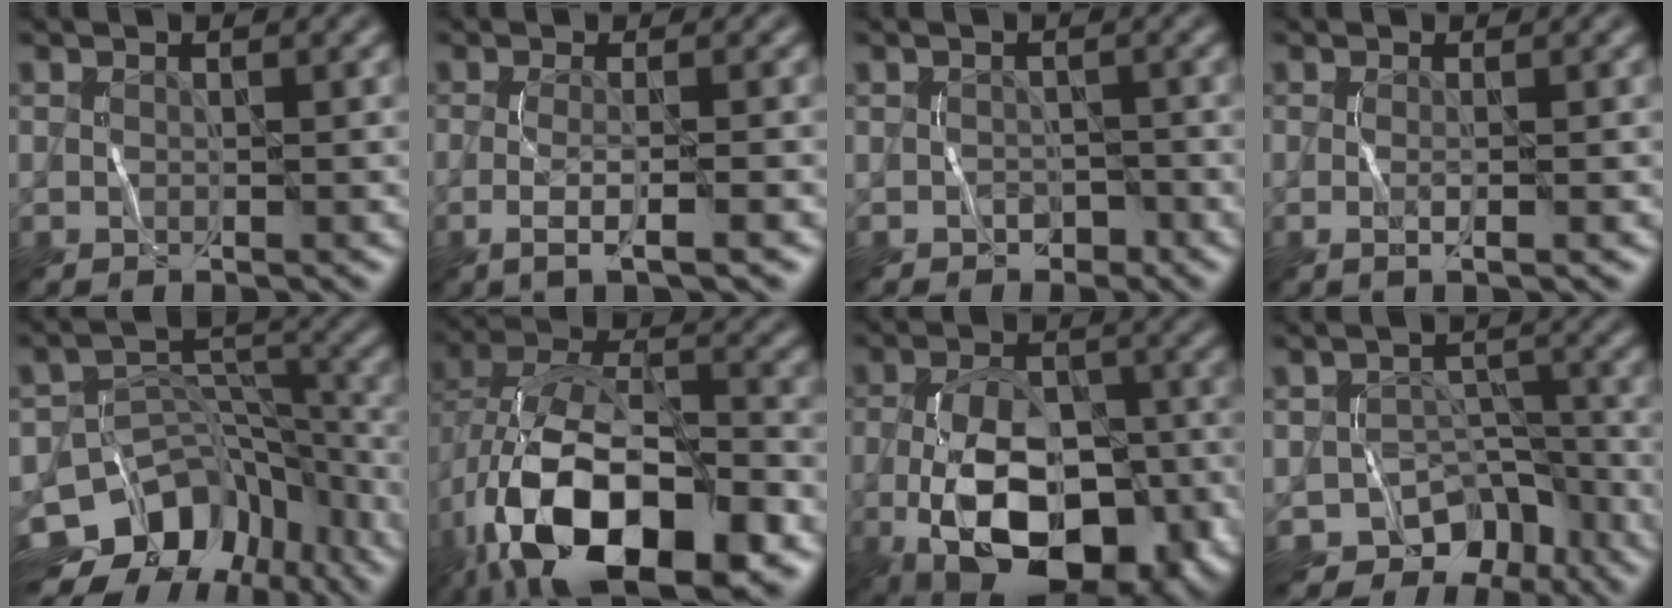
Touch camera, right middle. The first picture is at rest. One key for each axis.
{"total": 2.9, "fx": -1.0, "fy": 0.5, "fz": 2.7, "tx": -0.041, "ty": -0.009, "tz": -0.024}
{"total": 1.0, "fx": -0.7, "fy": 0.7, "fz": -0.1, "tx": 0.008, "ty": 0.001, "tz": -0.011}
{"total": 1.3, "fx": 0.0, "fy": 0.4, "fz": 1.2, "tx": -0.016, "ty": -0.010, "tz": -0.006}
{"total": 11.4, "fx": -6.8, "fy": 7.7, "fz": 4.8, "tx": -0.070, "ty": 0.008, "tz": -0.102}
{"total": 15.4, "fx": -6.9, "fy": 7.7, "fz": 11.4, "tx": -0.204, "ty": -0.016, "tz": -0.126}
{"total": 12.5, "fx": -4.3, "fy": 6.9, "fz": 9.5, "tx": -0.161, "ty": -0.023, "tz": -0.064}
{"total": 7.5, "fx": -5.8, "fy": 4.5, "fz": 1.4, "tx": 0.015, "ty": -0.001, "tz": -0.073}